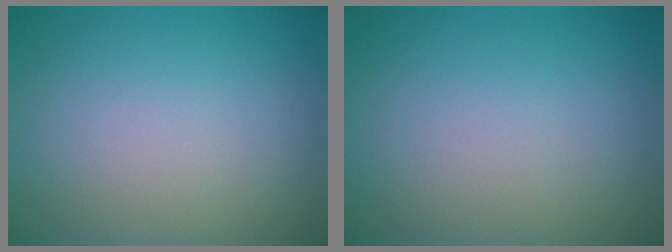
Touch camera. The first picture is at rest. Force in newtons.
{"total": 0.0}